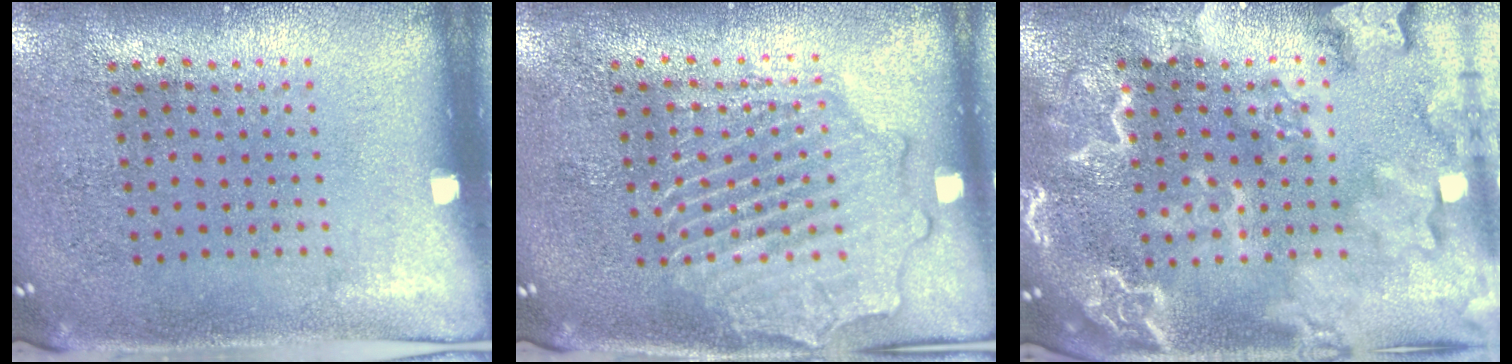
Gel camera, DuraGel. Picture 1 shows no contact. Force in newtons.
{"total": 2.9, "press": 2.9, "slide": 0.3}
{"total": 4.7, "press": 4.7, "slide": 0.6}